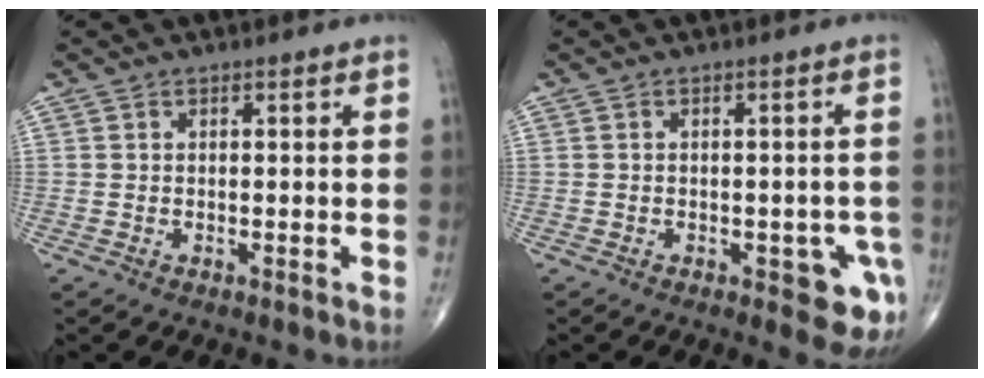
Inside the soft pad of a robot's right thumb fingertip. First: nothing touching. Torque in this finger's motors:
{"motor_torque": [0.90, 0.88, 0.00, -0.09, 0.18]}